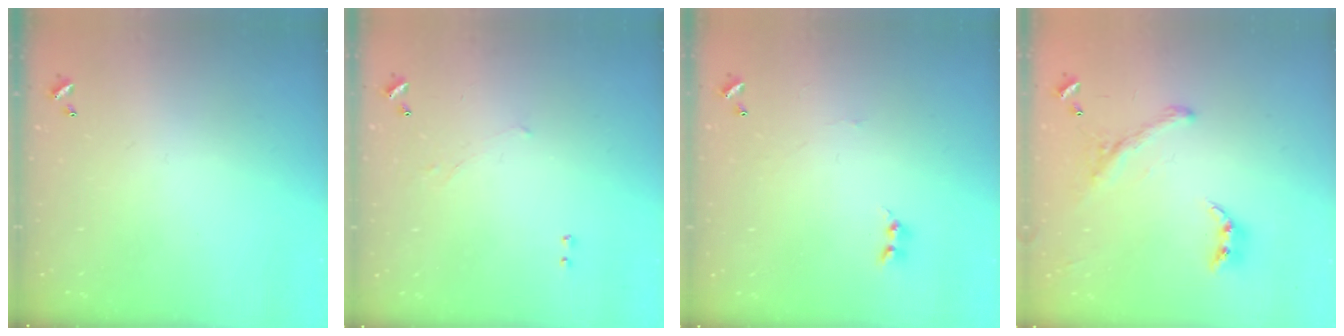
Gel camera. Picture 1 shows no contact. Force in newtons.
{"total": 2.8, "press": 2.7, "slide": 0.5}
{"total": 0.0}
{"total": 2.2, "press": 1.9, "slide": 1.0}